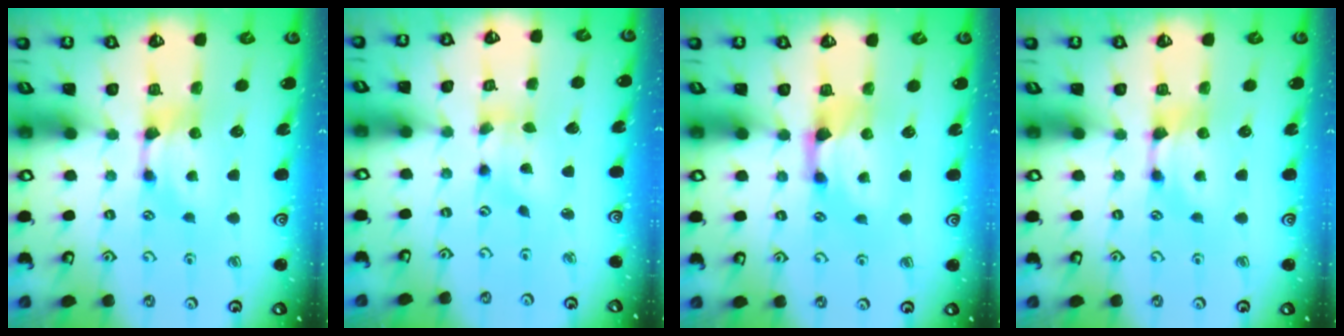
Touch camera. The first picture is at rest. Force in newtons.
{"total": 2.1, "press": 1.6, "slide": 1.3}
{"total": 1.6, "press": 0.9, "slide": 1.3}
{"total": 0.0}